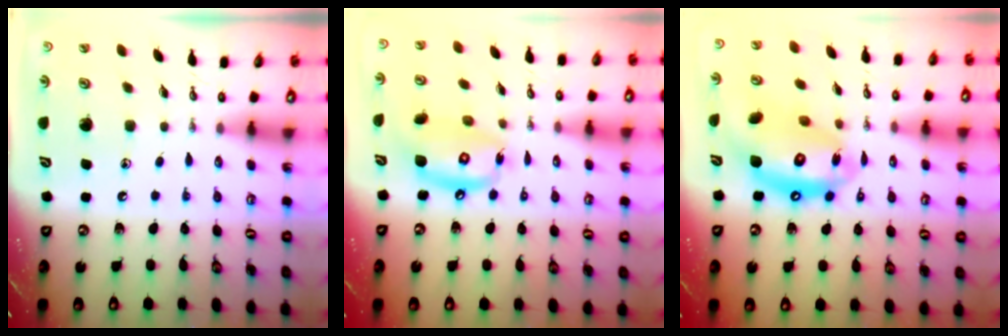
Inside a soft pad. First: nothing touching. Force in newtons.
{"total": 12.8, "press": 12.7, "slide": 1.5}
{"total": 15.8, "press": 15.7, "slide": 1.7}